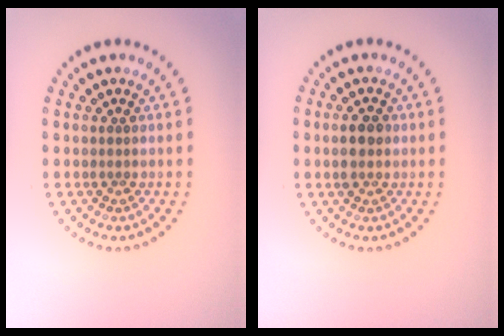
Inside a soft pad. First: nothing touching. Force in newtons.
{"total": 2.7, "press": 2.7, "slide": 0.2}